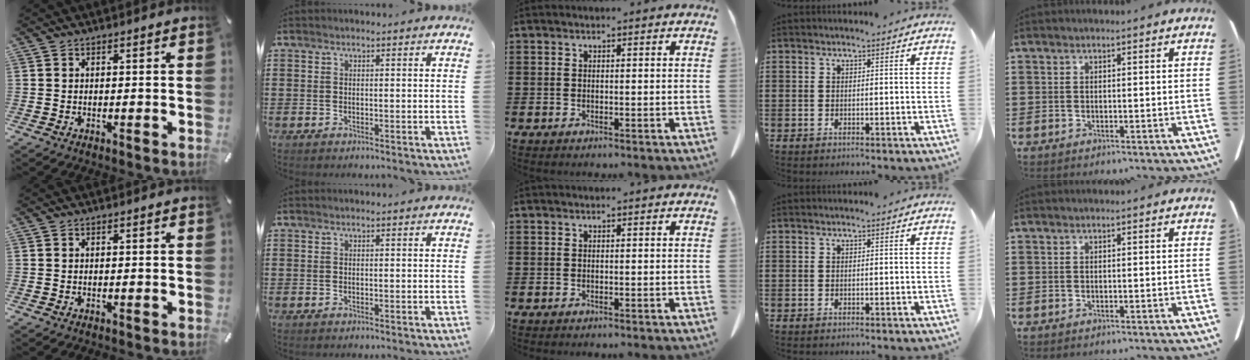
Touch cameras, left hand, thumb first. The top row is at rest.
{}